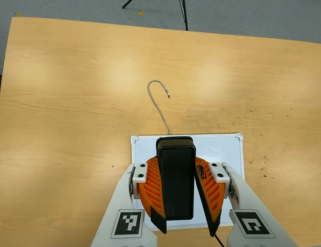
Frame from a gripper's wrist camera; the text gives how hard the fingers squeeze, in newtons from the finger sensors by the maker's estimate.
{"total": 10.1, "left": 9.7, "right": 10.5}